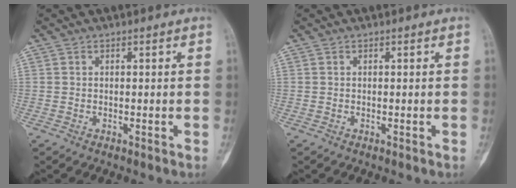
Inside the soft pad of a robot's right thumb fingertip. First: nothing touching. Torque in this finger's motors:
{"motor_torque": [0.01, 0.00, 0.01, 0.00, 0.01]}